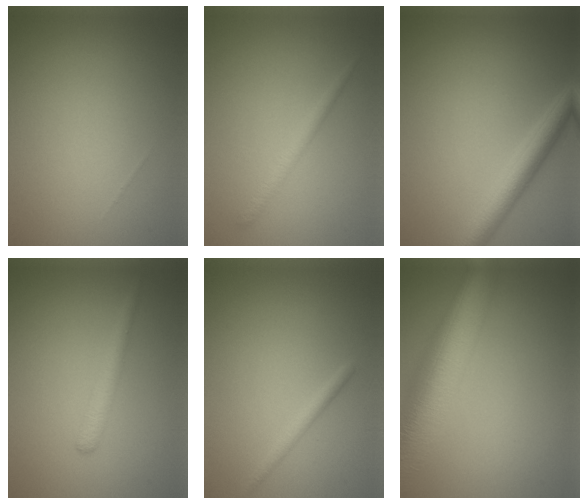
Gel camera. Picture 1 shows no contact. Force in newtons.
{"total": 1.6, "press": 1.6, "slide": 0.2}
{"total": 3.8, "press": 3.8, "slide": 0.1}
{"total": 1.9, "press": 1.9, "slide": 0.1}
{"total": 1.3, "press": 1.2, "slide": 0.1}
{"total": 11.0, "press": 10.9, "slide": 0.9}